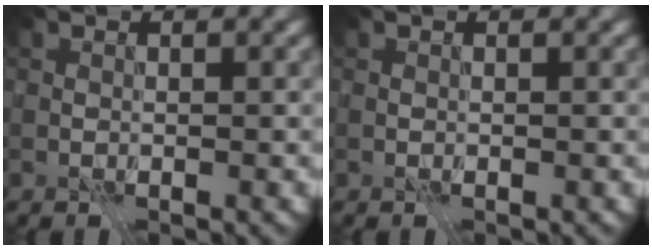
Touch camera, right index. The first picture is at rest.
{"total": 0.0}